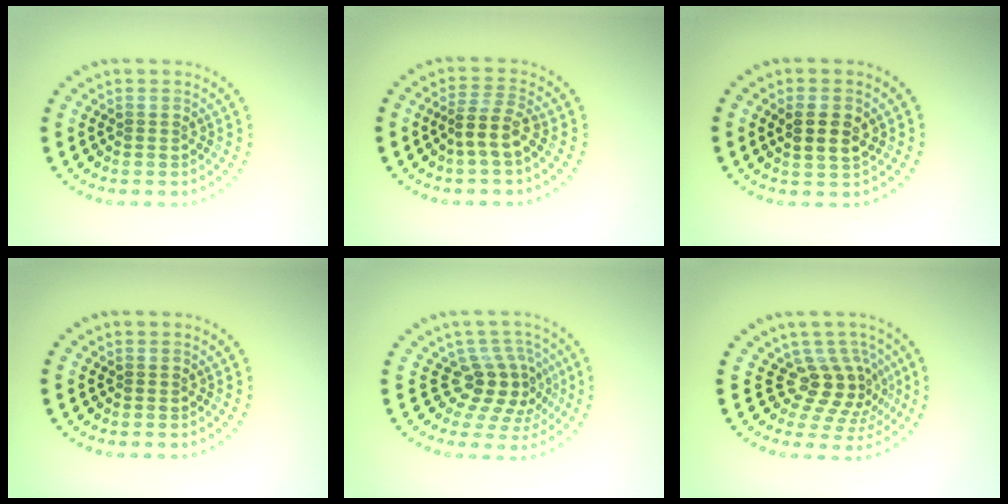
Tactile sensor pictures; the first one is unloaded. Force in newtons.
{"total": 2.6, "press": 2.0, "slide": 1.7}
{"total": 2.6, "press": 2.6, "slide": 0.7}
{"total": 0.0}
{"total": 3.9, "press": 2.9, "slide": 2.6}
{"total": 3.7, "press": 2.6, "slide": 2.6}